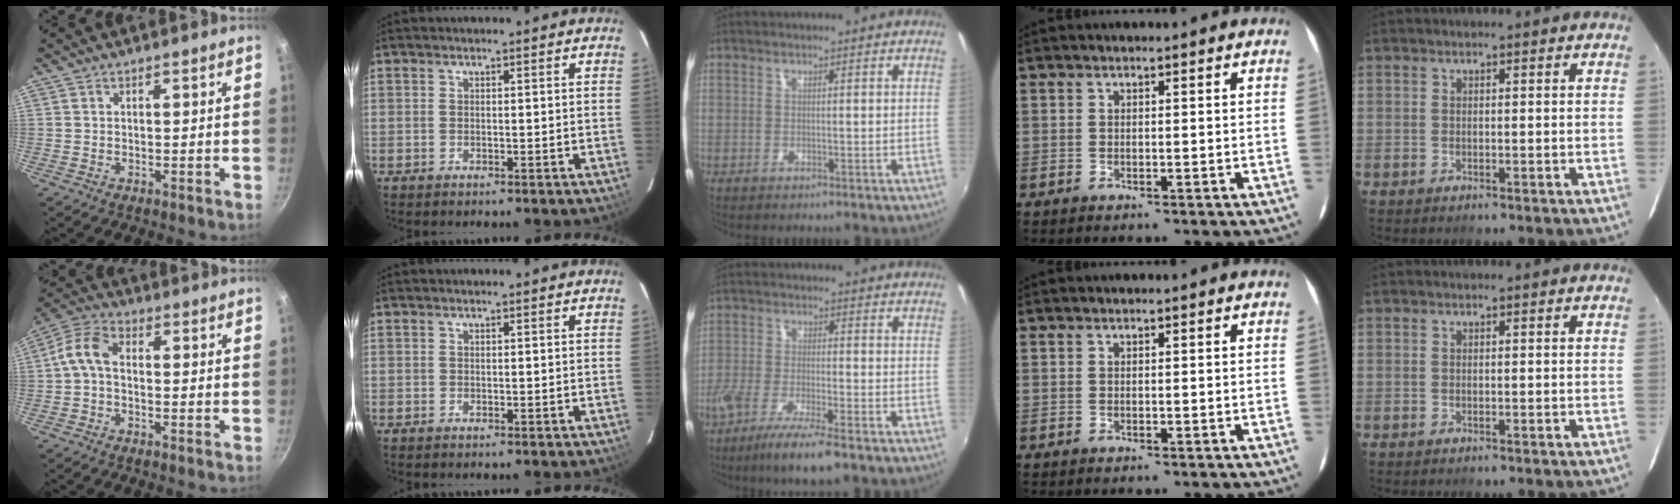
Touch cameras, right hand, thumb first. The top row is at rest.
{"thumb": {"total": 6.0, "force": [-0.7, 3.6, 4.7], "torque": [-0.103, 0.029, -0.028]}, "middle": {"total": 9.3, "force": [-6.5, 1.2, 6.6], "torque": [-0.145, -0.023, -0.121]}}